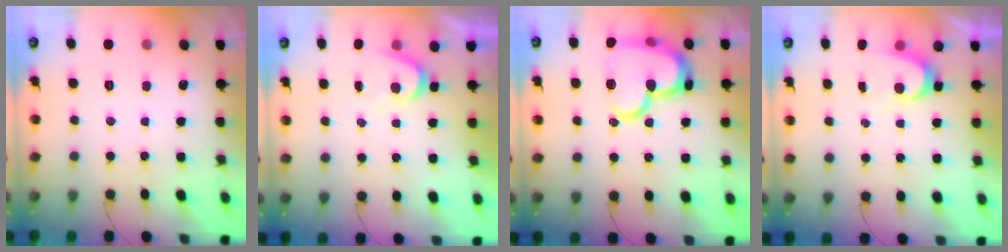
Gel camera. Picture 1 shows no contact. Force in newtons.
{"total": 3.7, "press": 3.6, "slide": 0.4}
{"total": 21.9, "press": 21.8, "slide": 2.1}
{"total": 3.4, "press": 3.3, "slide": 0.4}